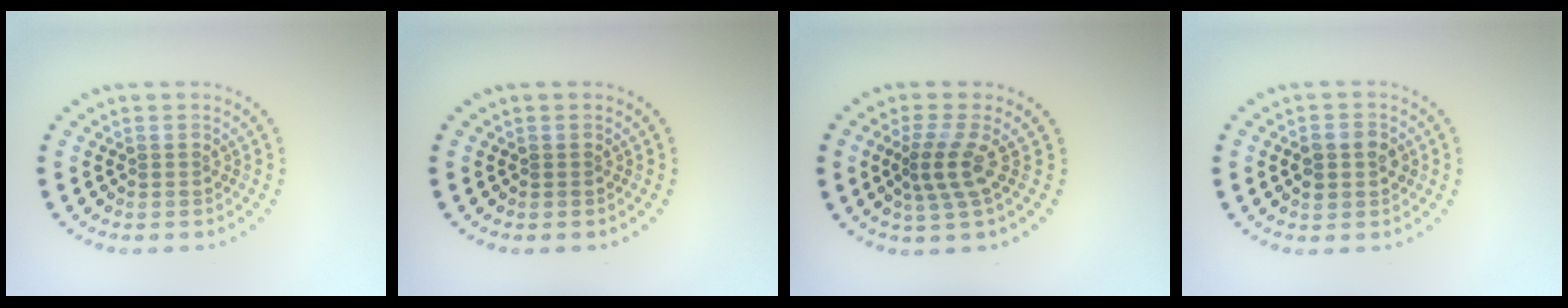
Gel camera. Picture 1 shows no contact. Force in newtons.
{"total": 0.0}
{"total": 2.9, "press": 2.2, "slide": 1.9}
{"total": 2.9, "press": 2.9, "slide": 0.1}